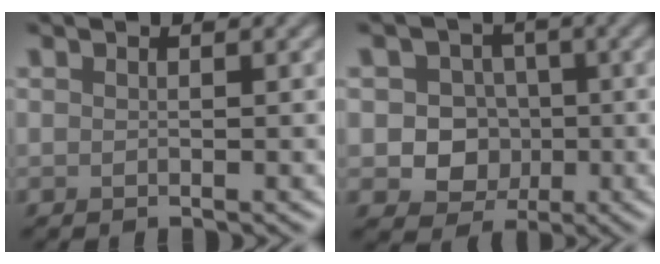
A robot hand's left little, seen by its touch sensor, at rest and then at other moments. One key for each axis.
{"total": 4.8, "fx": -0.4, "fy": 4.3, "fz": 2.2, "tx": -0.013, "ty": 0.004, "tz": -0.024}